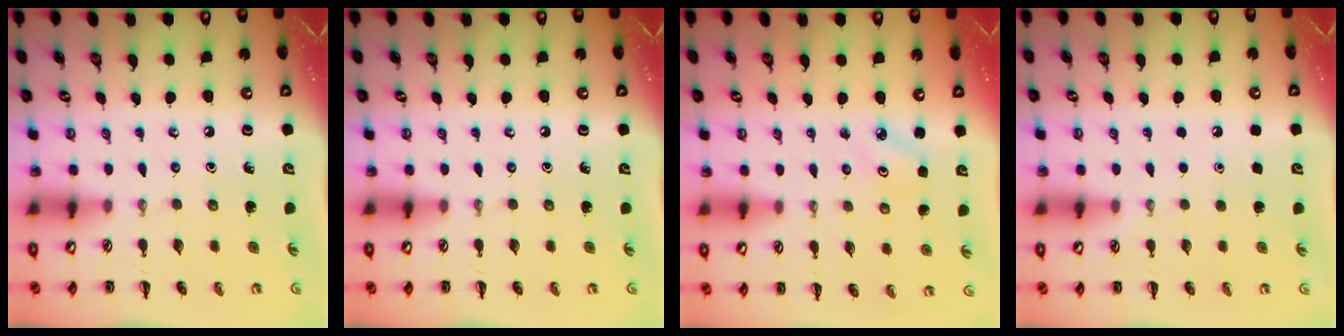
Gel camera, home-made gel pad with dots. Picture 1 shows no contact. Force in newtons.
{"total": 0.0}
{"total": 2.7, "press": 2.6, "slide": 0.8}
{"total": 1.6, "press": 1.6, "slide": 0.1}